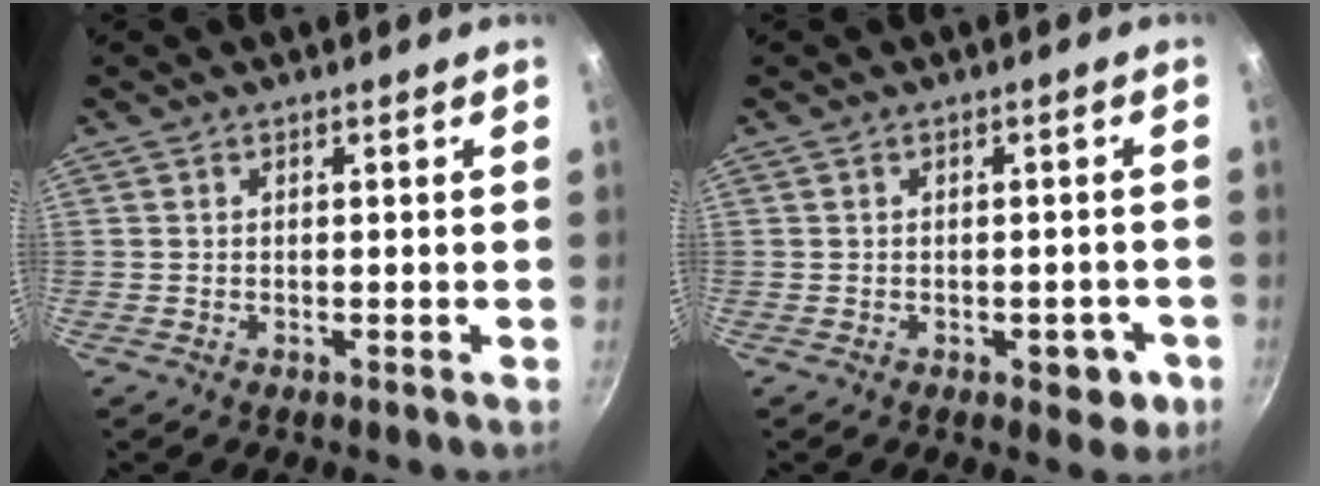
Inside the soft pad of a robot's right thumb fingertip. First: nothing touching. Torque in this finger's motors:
{"motor_torque": [0.05, -0.01, -0.24, 0.09, 0.00]}